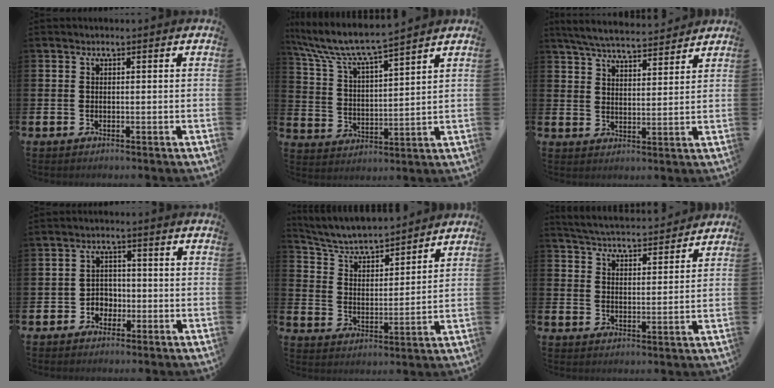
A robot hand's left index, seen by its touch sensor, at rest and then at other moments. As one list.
[{"total": 7.8, "force": [7.2, 0.7, 3.0], "torque": [-0.092, -0.046, 0.123]}, {"total": 6.1, "force": [5.9, 0.6, 1.3], "torque": [-0.039, -0.032, 0.105]}, {"total": 2.9, "force": [-1.5, 2.4, 0.8], "torque": [-0.018, 0.007, -0.035]}, {"total": 5.5, "force": [5.2, 1.2, 1.5], "torque": [-0.057, -0.043, 0.084]}, {"total": 4.9, "force": [4.9, 0.5, 0.2], "torque": [-0.025, -0.036, 0.085]}]